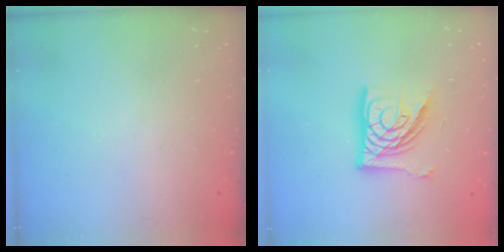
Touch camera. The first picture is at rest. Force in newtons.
{"total": 17.3, "press": 17.3, "slide": 1.7}